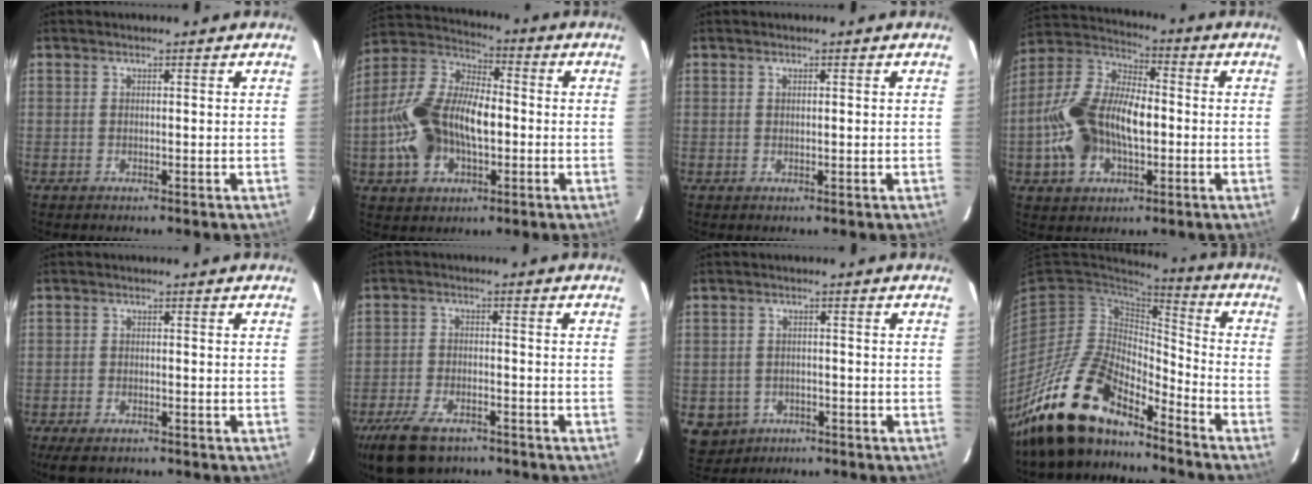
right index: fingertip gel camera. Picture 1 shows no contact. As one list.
[{"total": 18.2, "force": [-3.1, 11.0, 14.1], "torque": [-0.305, 0.014, -0.056]}, {"total": 0.7, "force": [0.3, 0.1, 0.6], "torque": [-0.012, 0.003, 0.006]}, {"total": 18.0, "force": [-3.1, 11.0, 13.9], "torque": [-0.301, 0.015, -0.056]}, {"total": 4.8, "force": [-3.6, 1.9, 2.5], "torque": [-0.067, -0.016, -0.063]}, {"total": 11.6, "force": [-8.2, 5.6, 6.1], "torque": [-0.154, -0.016, -0.146]}, {"total": 6.0, "force": [-2.5, 5.3, 1.4], "torque": [-0.044, 0.008, -0.027]}, {"total": 19.2, "force": [-15.6, 6.7, 9.0], "torque": [-0.180, -0.001, -0.285]}]